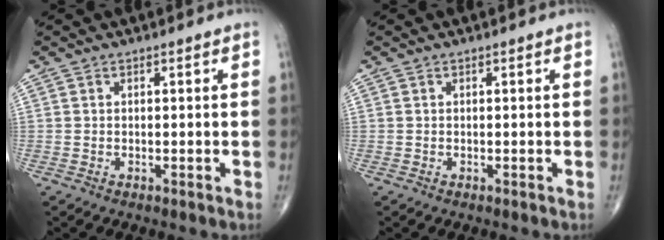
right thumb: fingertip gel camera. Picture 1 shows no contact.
{"total": 0.0}